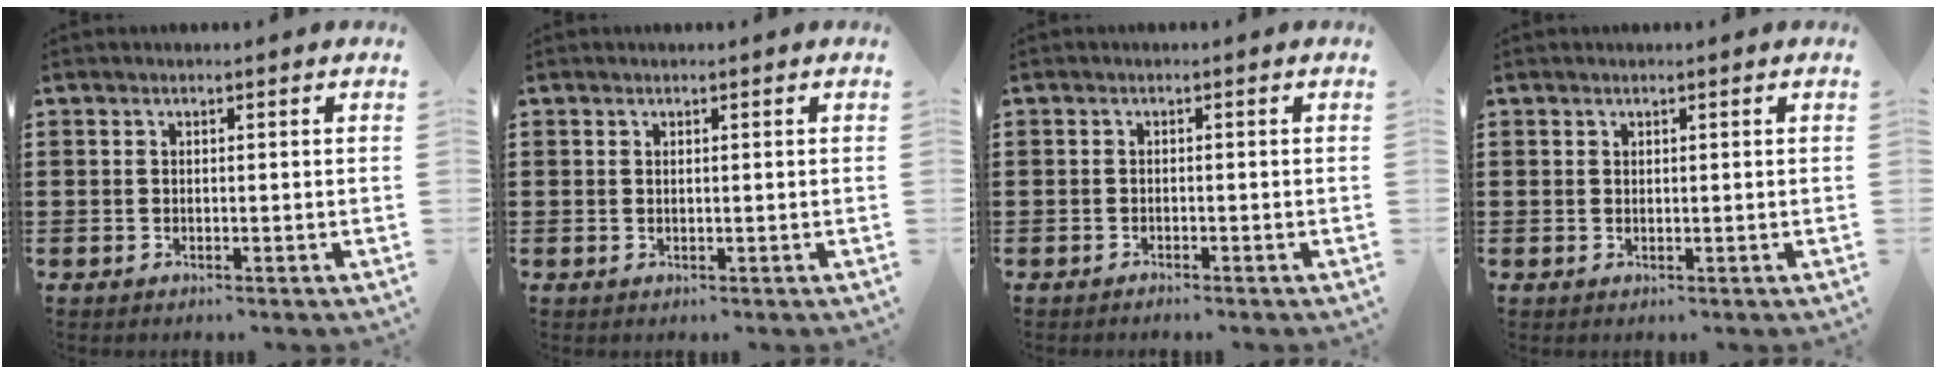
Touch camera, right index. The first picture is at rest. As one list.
[{"total": 0.0}, {"total": 0.9, "force": [-0.9, 0.0, 0.0], "torque": [-0.003, 0.000, -0.018]}, {"total": 0.0}]